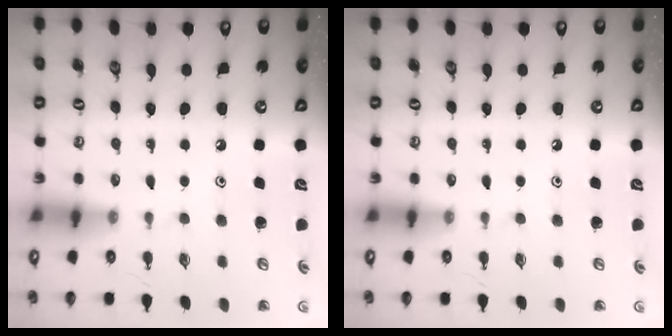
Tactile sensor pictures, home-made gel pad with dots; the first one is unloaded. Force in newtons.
{"total": 0.0}